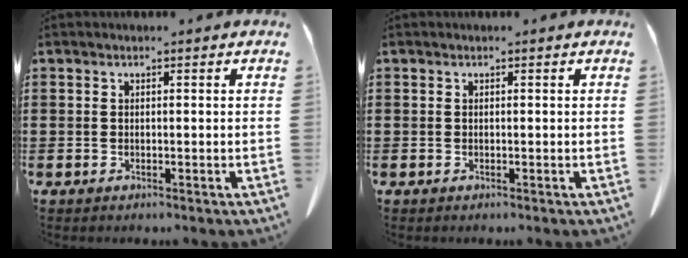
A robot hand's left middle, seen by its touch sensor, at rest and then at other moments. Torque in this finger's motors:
{"motor_torque": [-0.19, 0.24, 0.00, -0.01]}